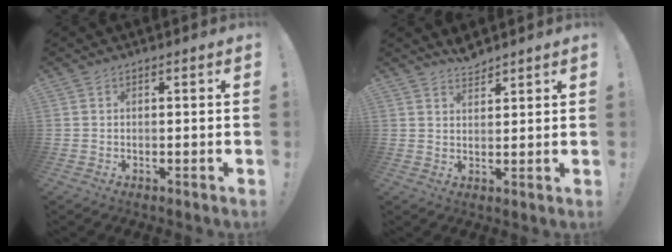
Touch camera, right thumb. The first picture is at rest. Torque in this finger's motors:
{"motor_torque": [-0.19, 0.31, 0.08, -0.07, -0.02]}